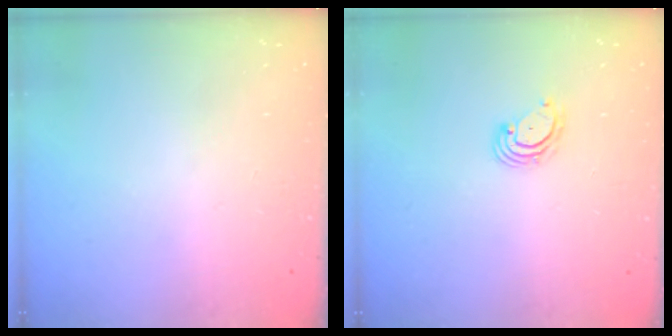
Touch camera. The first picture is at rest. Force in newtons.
{"total": 3.2, "press": 3.1, "slide": 0.4}